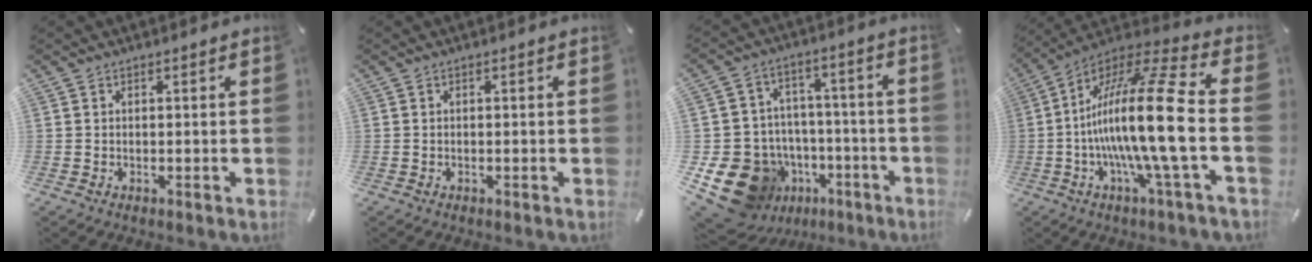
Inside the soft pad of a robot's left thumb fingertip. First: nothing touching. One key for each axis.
{"total": 0.0}
{"total": 17.9, "fx": -7.7, "fy": 14.3, "fz": 7.5, "tx": -0.137, "ty": 0.039, "tz": -0.095}
{"total": 22.4, "fx": -2.4, "fy": 2.6, "fz": 22.1, "tx": -0.455, "ty": -0.011, "tz": -0.054}